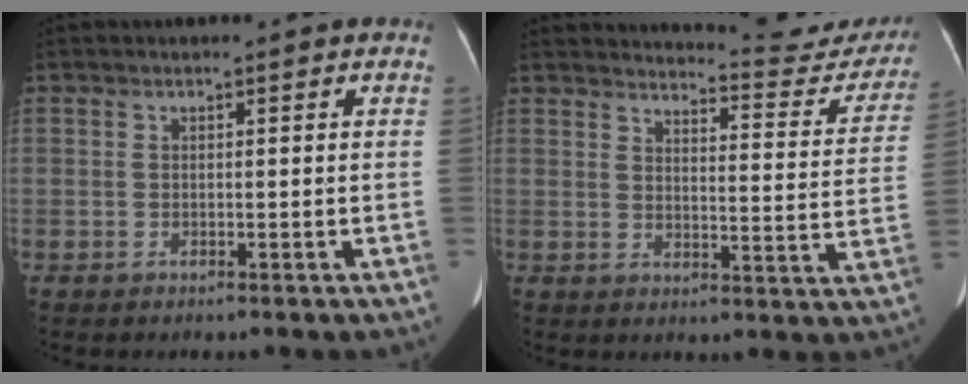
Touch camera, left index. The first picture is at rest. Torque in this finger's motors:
{"motor_torque": [0.10, -0.72, -0.05, -0.01]}